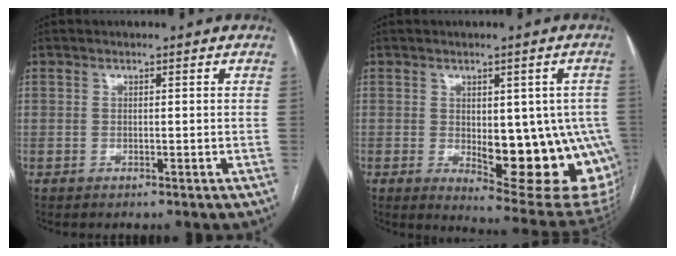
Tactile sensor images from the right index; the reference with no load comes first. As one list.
[{"total": 17.2, "force": [-2.9, 6.5, 15.7], "torque": [-0.129, 0.004, -0.012]}]